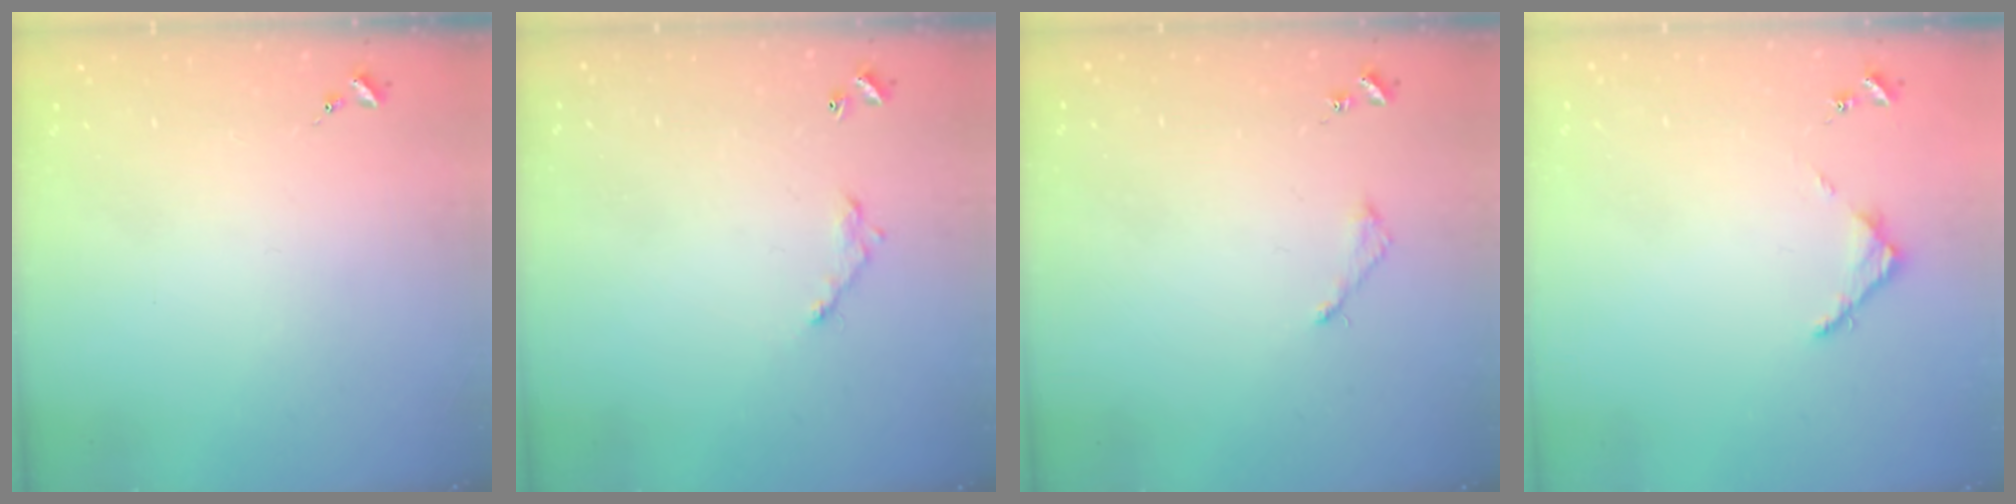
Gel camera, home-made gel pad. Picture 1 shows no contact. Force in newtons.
{"total": 5.2, "press": 5.2, "slide": 0.2}
{"total": 3.1, "press": 3.0, "slide": 0.3}
{"total": 3.6, "press": 3.6, "slide": 0.3}